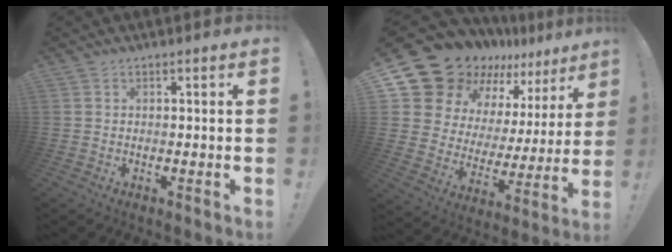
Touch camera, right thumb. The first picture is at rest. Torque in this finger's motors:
{"motor_torque": [1.09, 1.58, 0.36, 0.20, 0.34]}